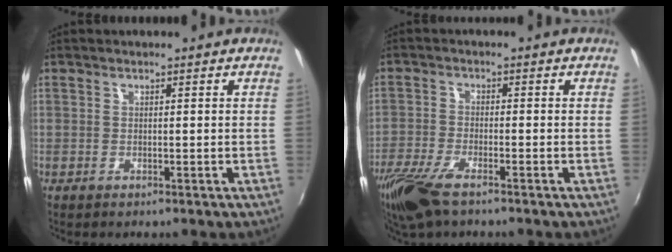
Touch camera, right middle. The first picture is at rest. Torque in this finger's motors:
{"motor_torque": [0.55, -0.53, 0.16, 0.10]}